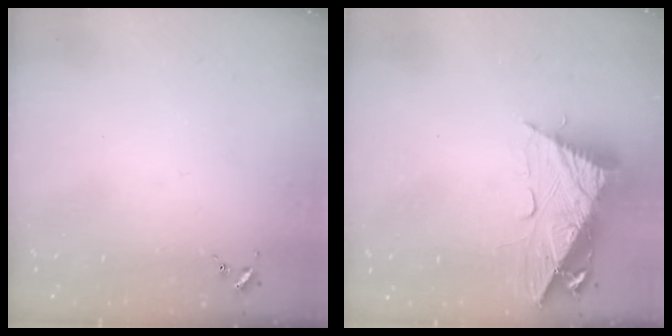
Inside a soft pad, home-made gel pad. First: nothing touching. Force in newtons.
{"total": 13.3, "press": 13.2, "slide": 1.4}